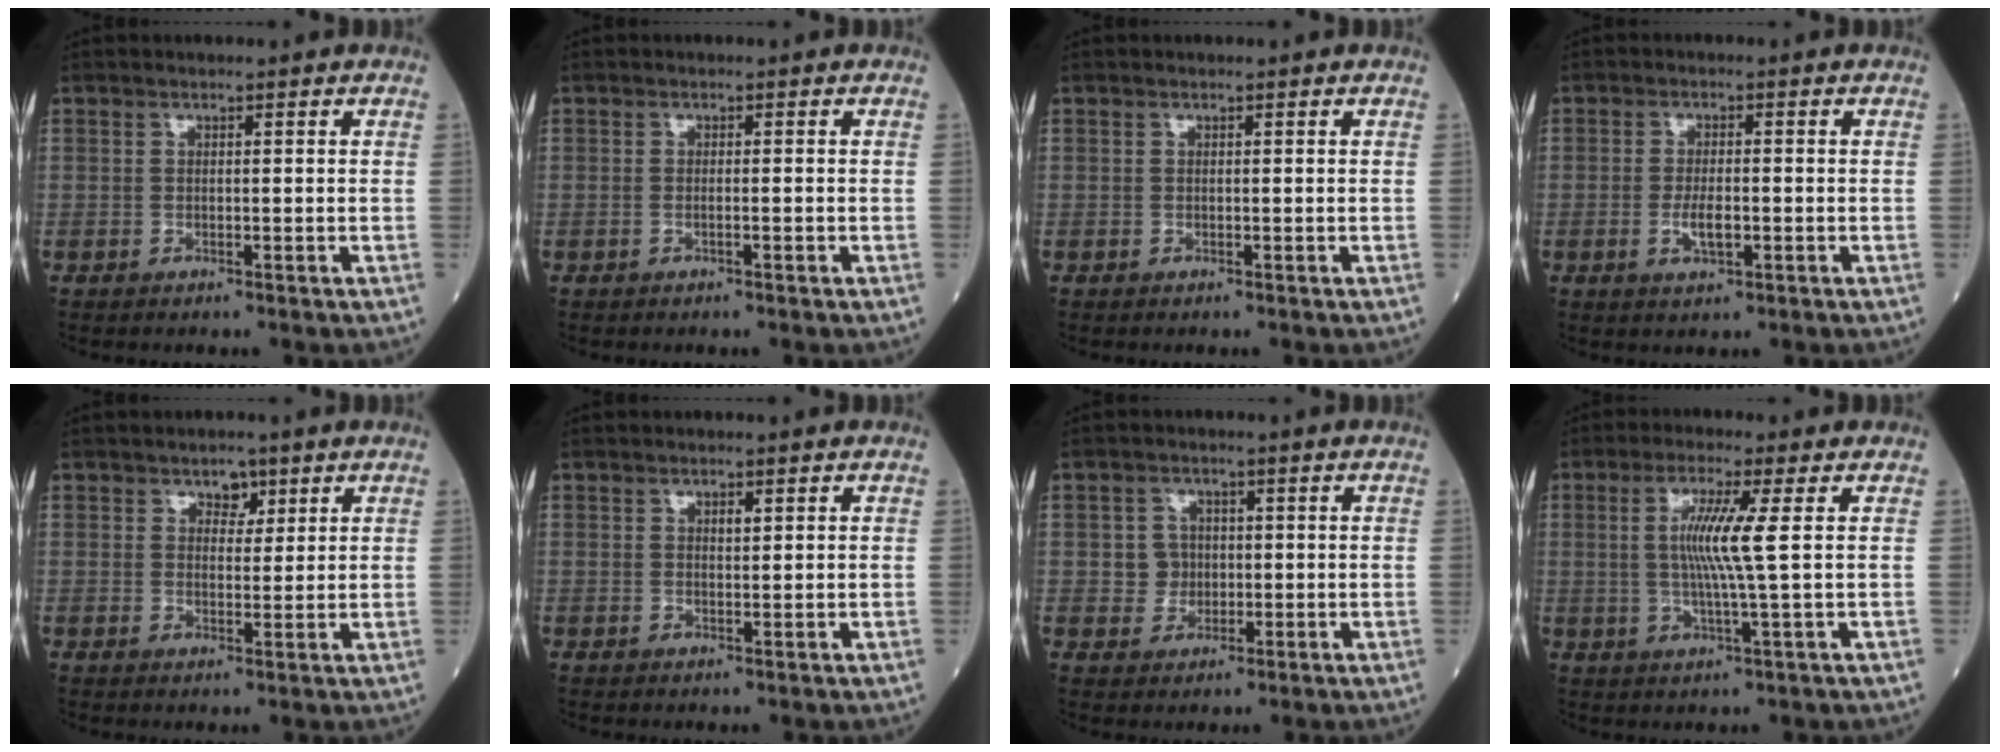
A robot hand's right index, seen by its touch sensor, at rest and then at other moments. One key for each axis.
{"total": 0.7, "fx": -0.4, "fy": 0.0, "fz": 0.6, "tx": -0.013, "ty": 0.000, "tz": -0.005}
{"total": 0.0}
{"total": 3.4, "fx": -0.9, "fy": 1.1, "fz": 3.1, "tx": -0.058, "ty": 0.001, "tz": -0.014}
{"total": 2.8, "fx": 1.6, "fy": 1.9, "fz": 1.3, "tx": -0.010, "ty": 0.002, "tz": 0.023}
{"total": 1.1, "fx": 0.5, "fy": 0.4, "fz": 0.8, "tx": -0.013, "ty": -0.002, "tz": 0.008}
{"total": 3.3, "fx": 0.0, "fy": 3.2, "fz": 0.6, "tx": -0.002, "ty": 0.008, "tz": 0.003}
{"total": 6.6, "fx": 0.9, "fy": -0.9, "fz": 6.5, "tx": -0.133, "ty": -0.001, "tz": 0.018}